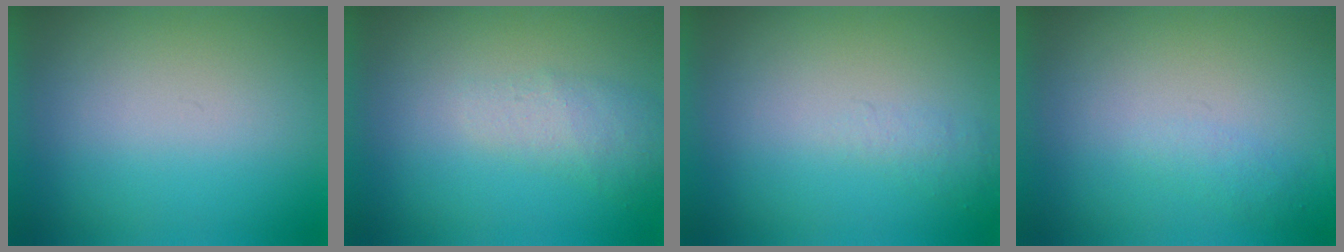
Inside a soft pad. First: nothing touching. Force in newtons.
{"total": 2.2}
{"total": 1.0}
{"total": 1.1}